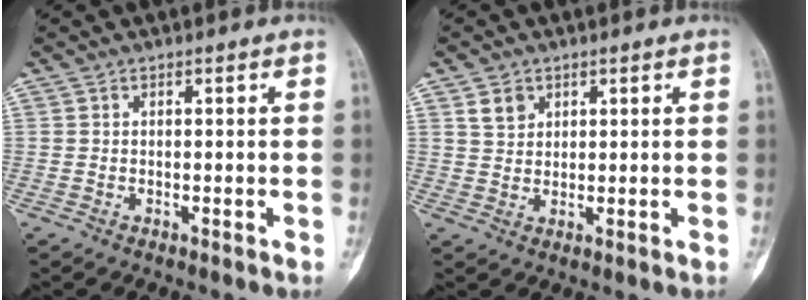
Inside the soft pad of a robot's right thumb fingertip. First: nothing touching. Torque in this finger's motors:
{"motor_torque": [-0.46, 0.40, 0.30, 0.23, 0.00]}